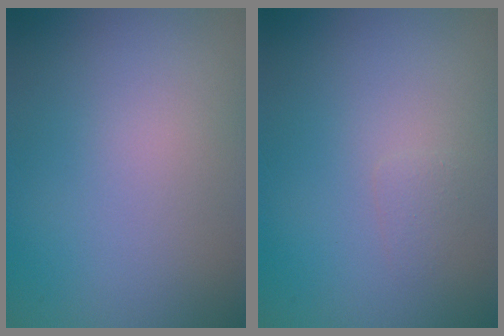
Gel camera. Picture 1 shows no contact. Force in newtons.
{"total": 0.7, "press": 0.7, "slide": 0.1}